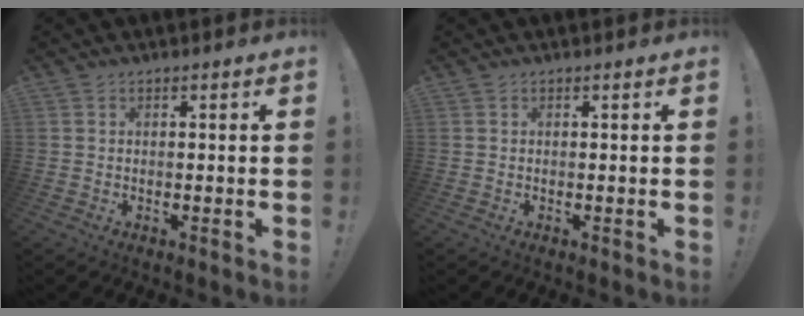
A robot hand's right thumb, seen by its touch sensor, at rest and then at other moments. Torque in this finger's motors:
{"motor_torque": [-0.01, -0.01, 0.02, 0.09, 0.00]}